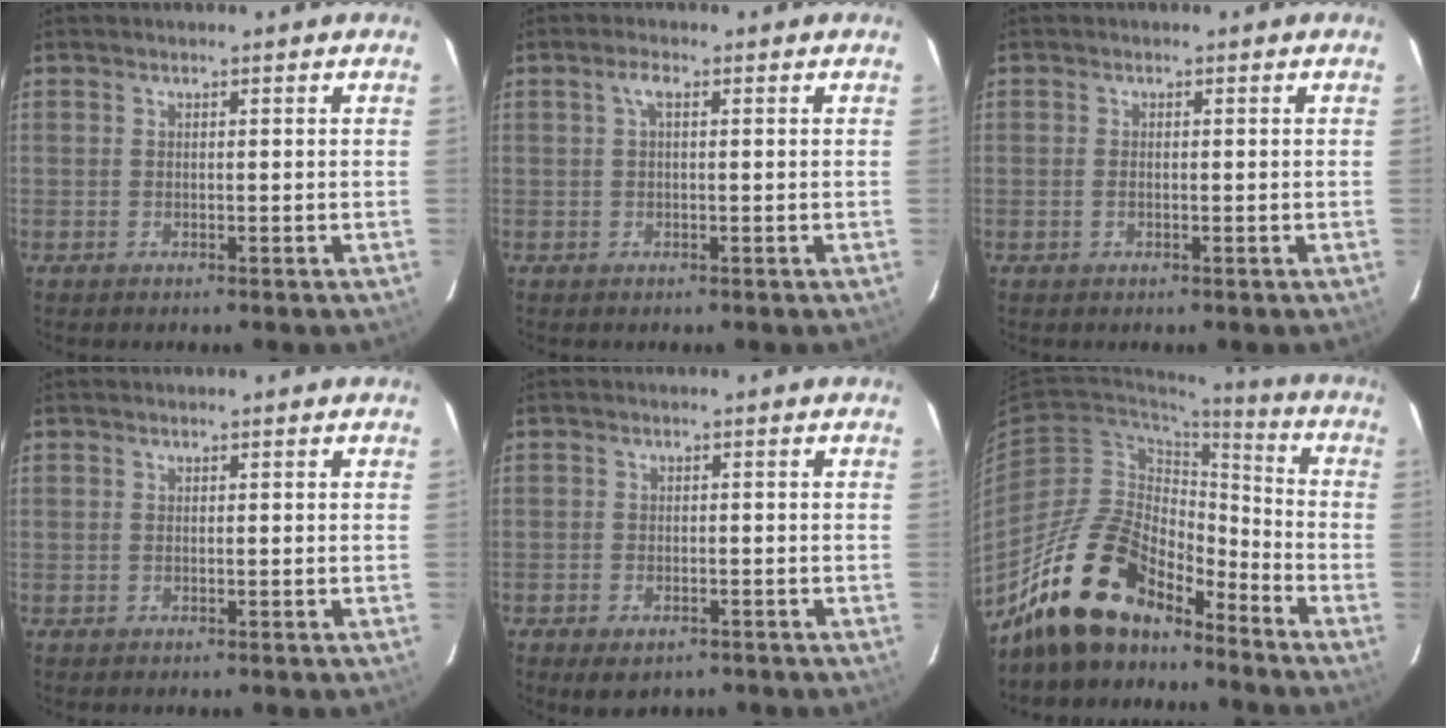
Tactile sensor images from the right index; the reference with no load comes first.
{"total": 1.8, "force": [0.5, 0.6, 1.7], "torque": [-0.035, 0.008, 0.008]}
{"total": 0.9, "force": [-0.4, 0.5, 0.6], "torque": [-0.014, 0.000, -0.007]}
{"total": 0.0}
{"total": 4.3, "force": [-2.7, 2.5, 2.2], "torque": [-0.049, -0.011, -0.039]}
{"total": 18.0, "force": [-14.3, 7.3, 8.2], "torque": [-0.157, 0.016, -0.248]}